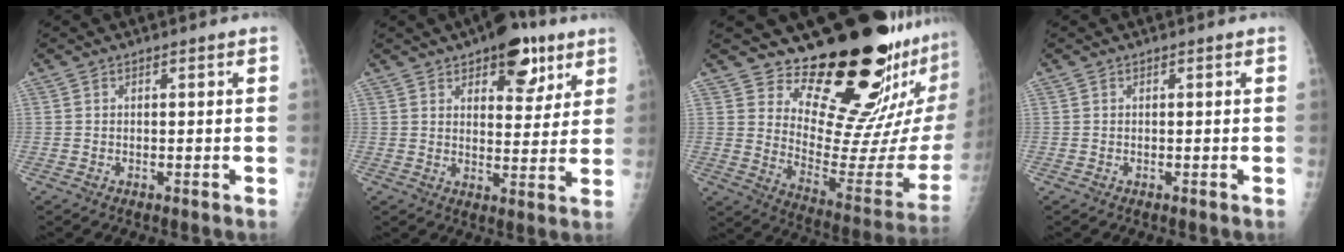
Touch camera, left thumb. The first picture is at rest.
{"total": 11.8, "force": [7.0, 5.7, 7.6], "torque": [-0.063, -0.029, 0.095]}
{"total": 22.3, "force": [17.2, 5.7, 13.1], "torque": [-0.149, -0.168, 0.250]}
{"total": 0.0}